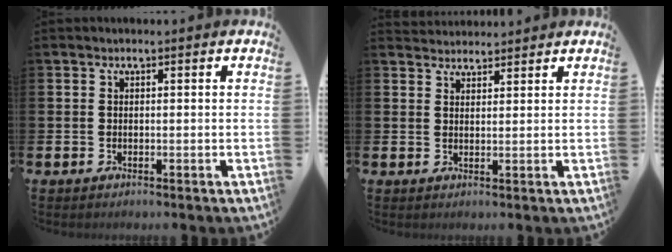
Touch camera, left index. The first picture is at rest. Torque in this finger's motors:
{"motor_torque": [-0.11, -0.37, -0.03, 0.01]}